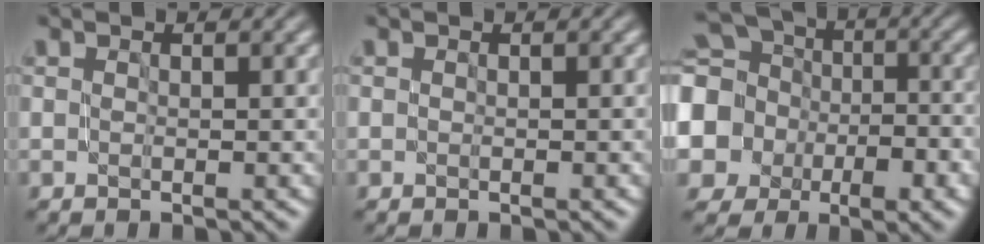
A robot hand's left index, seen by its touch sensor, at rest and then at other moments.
{"total": 0.0}
{"total": 11.7, "force": [-2.3, 9.9, 5.6], "torque": [-0.137, 0.002, -0.072]}